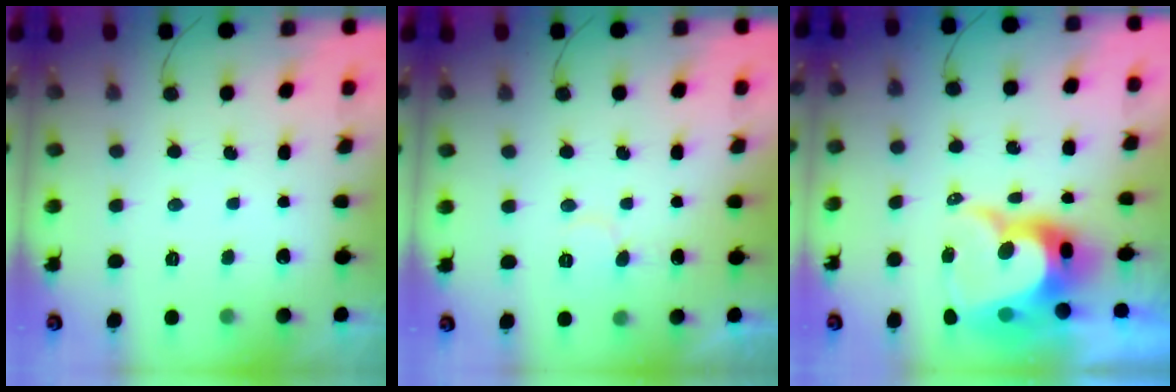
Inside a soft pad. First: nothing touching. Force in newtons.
{"total": 4.9, "press": 4.9, "slide": 0.5}
{"total": 14.7, "press": 14.7, "slide": 1.0}